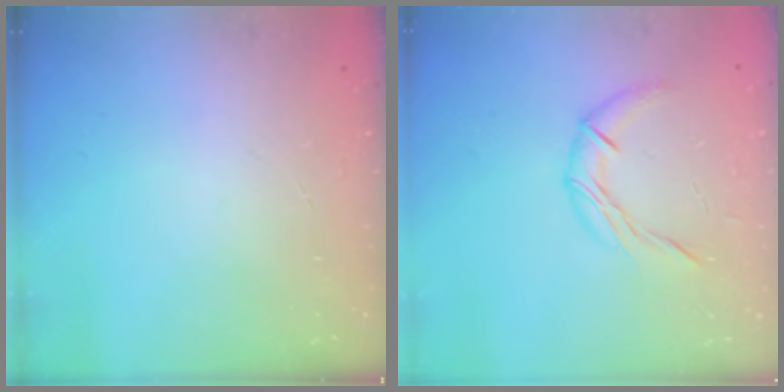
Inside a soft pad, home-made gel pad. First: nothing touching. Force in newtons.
{"total": 8.4, "press": 8.4, "slide": 0.1}